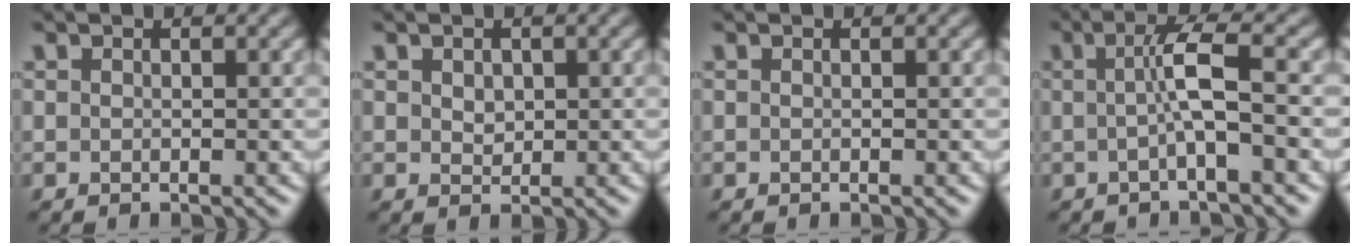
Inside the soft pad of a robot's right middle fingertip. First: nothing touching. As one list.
[{"total": 1.3, "force": [0.3, 0.9, 0.8], "torque": [-0.014, -0.002, 0.010]}, {"total": 0.0}, {"total": 3.7, "force": [-0.2, 0.5, 3.7], "torque": [-0.066, 0.006, -0.007]}]